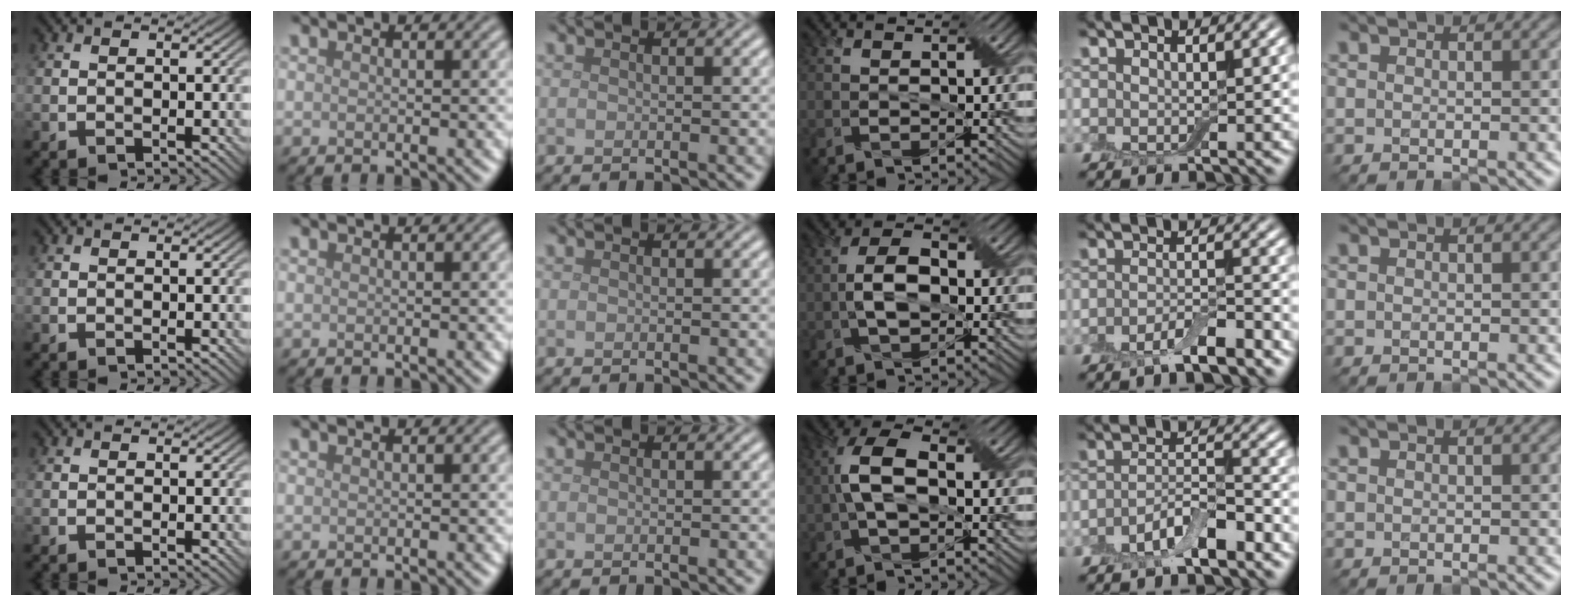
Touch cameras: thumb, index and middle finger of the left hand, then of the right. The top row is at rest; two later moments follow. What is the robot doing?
{"motion": "fold", "object": "bandage"}